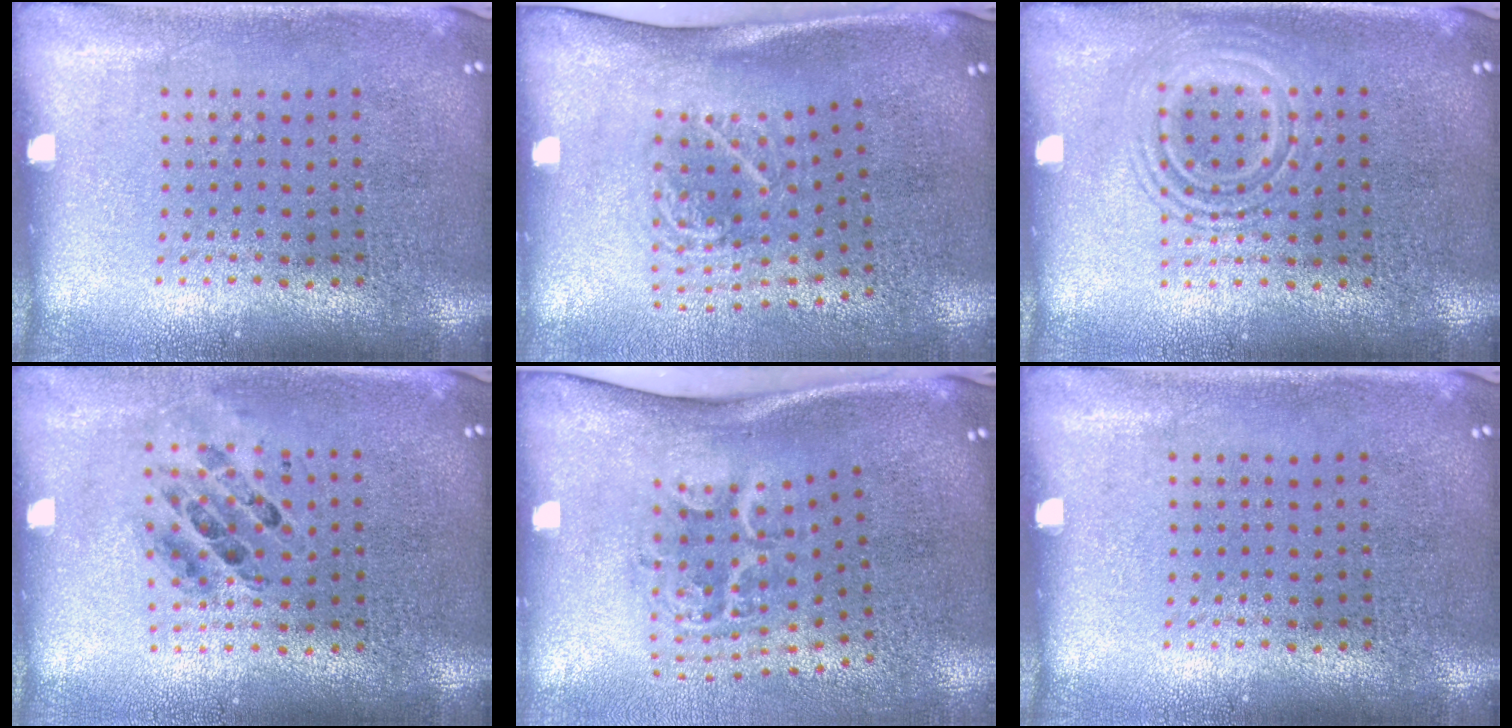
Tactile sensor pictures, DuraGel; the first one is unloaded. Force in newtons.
{"total": 1.8, "press": 1.3, "slide": 1.3}
{"total": 2.8, "press": 2.7, "slide": 0.4}
{"total": 0.5, "press": 0.5, "slide": 0.2}
{"total": 2.2, "press": 1.4, "slide": 1.7}
{"total": 0.0}